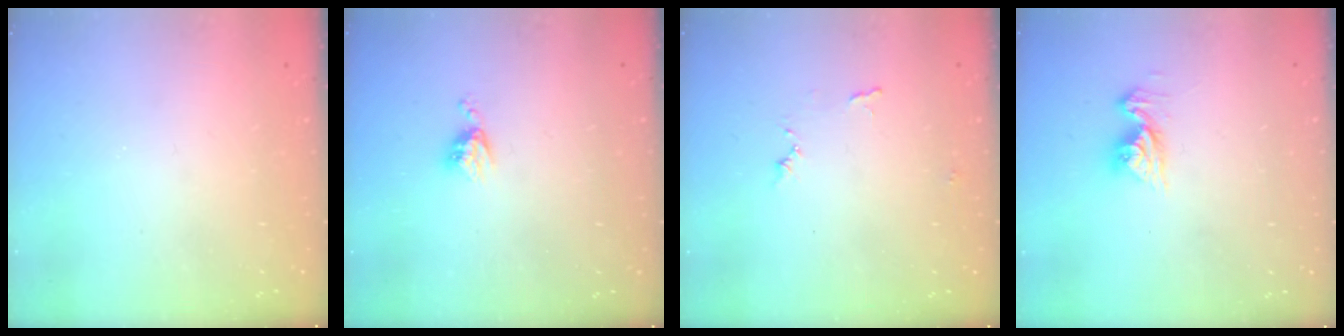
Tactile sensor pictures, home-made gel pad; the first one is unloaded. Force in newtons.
{"total": 3.6, "press": 3.6, "slide": 0.4}
{"total": 5.9, "press": 5.9, "slide": 0.4}
{"total": 9.6, "press": 9.6, "slide": 1.0}